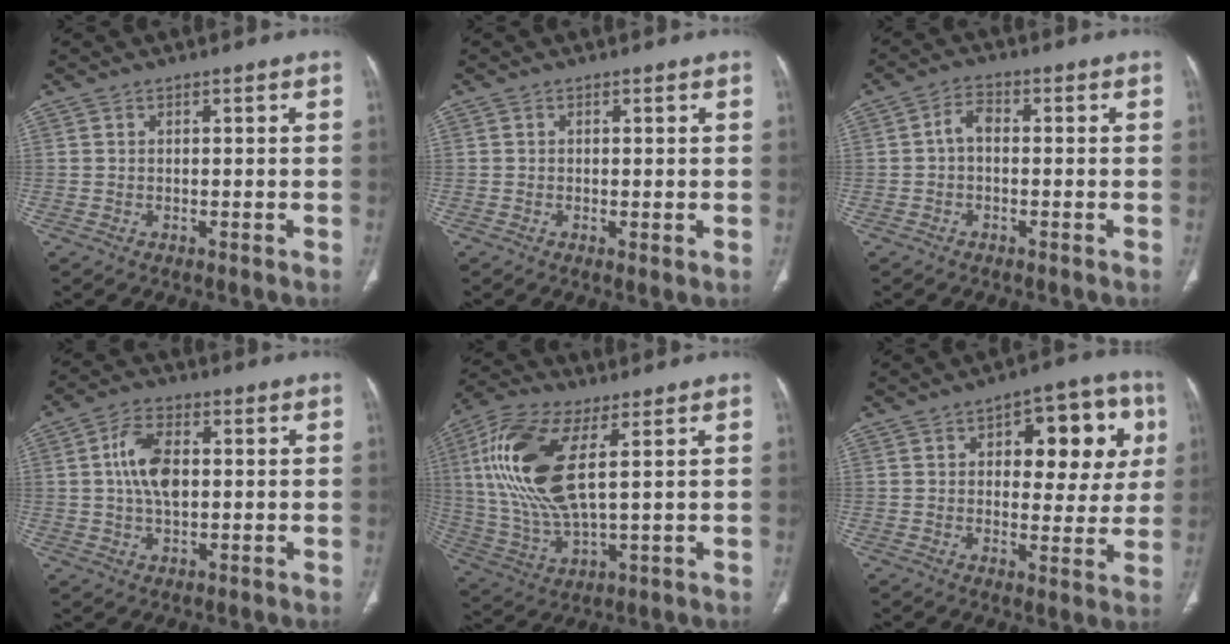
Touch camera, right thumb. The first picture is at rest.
{"total": 1.1, "force": [-0.2, 0.2, 1.1], "torque": [-0.023, -0.006, -0.003]}
{"total": 3.3, "force": [-0.3, 2.1, 2.6], "torque": [-0.042, 0.015, -0.013]}
{"total": 8.6, "force": [0.9, 4.8, 7.0], "torque": [-0.129, 0.008, 0.016]}
{"total": 18.4, "force": [4.7, 7.3, 16.2], "torque": [-0.360, -0.008, 0.093]}
{"total": 16.0, "force": [4.8, 8.0, 13.0], "torque": [-0.109, 0.006, 0.058]}